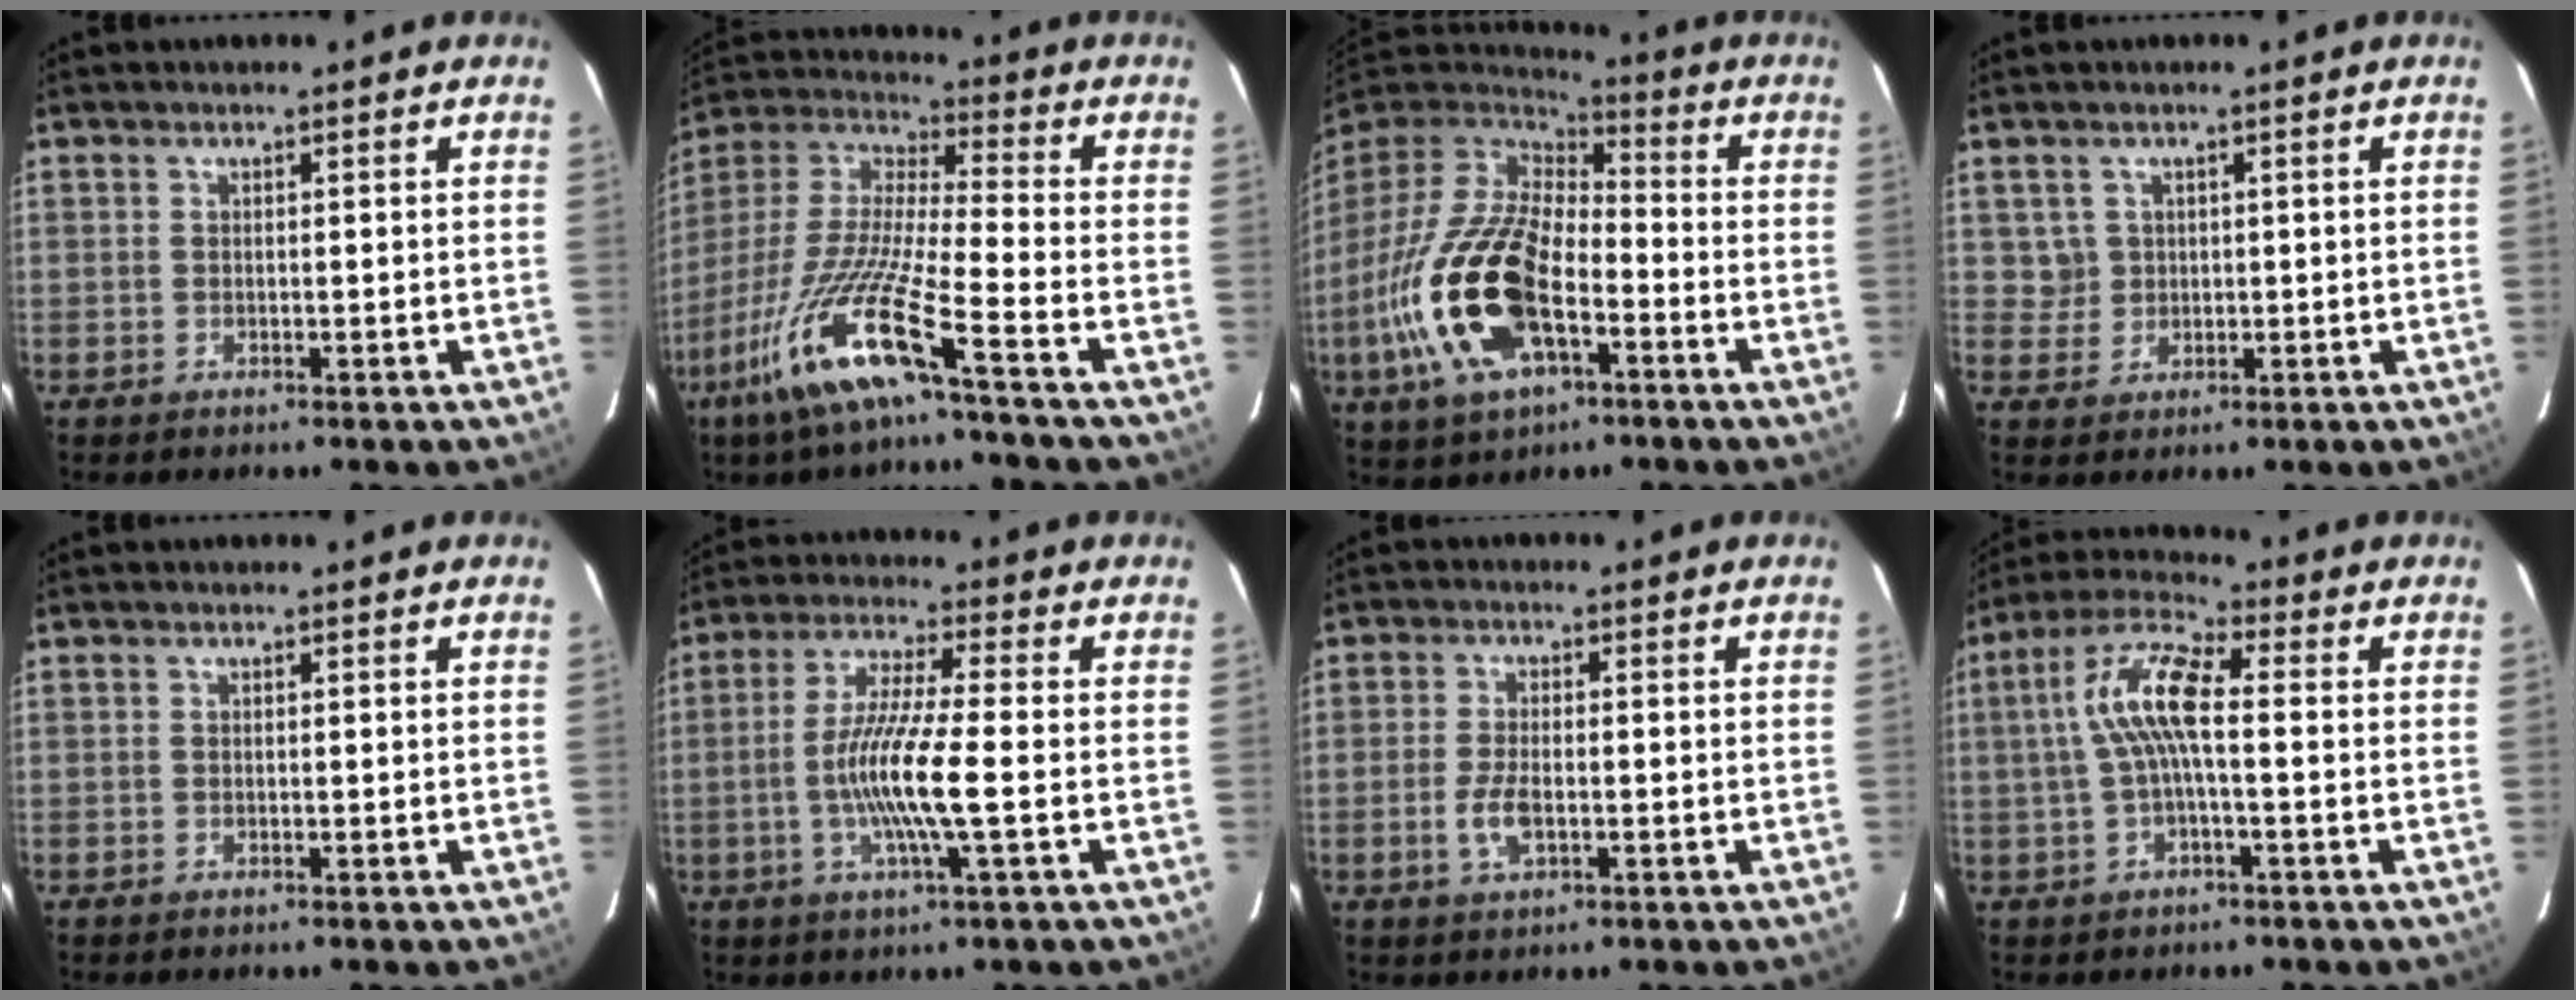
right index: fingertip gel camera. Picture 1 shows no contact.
{"total": 16.4, "force": [-9.8, 0.5, 13.2], "torque": [-0.267, -0.030, -0.194]}
{"total": 22.2, "force": [-7.6, 10.9, 17.8], "torque": [-0.386, -0.032, -0.140]}
{"total": 2.9, "force": [0.8, 2.8, -0.2], "torque": [0.014, 0.010, 0.016]}
{"total": 0.0}
{"total": 11.0, "force": [-2.3, 0.4, 10.8], "torque": [-0.211, -0.007, -0.044]}
{"total": 4.8, "force": [-1.4, 2.1, 4.0], "torque": [-0.090, -0.003, -0.027]}
{"total": 9.9, "force": [0.2, 2.7, 9.5], "torque": [-0.193, 0.017, 0.003]}